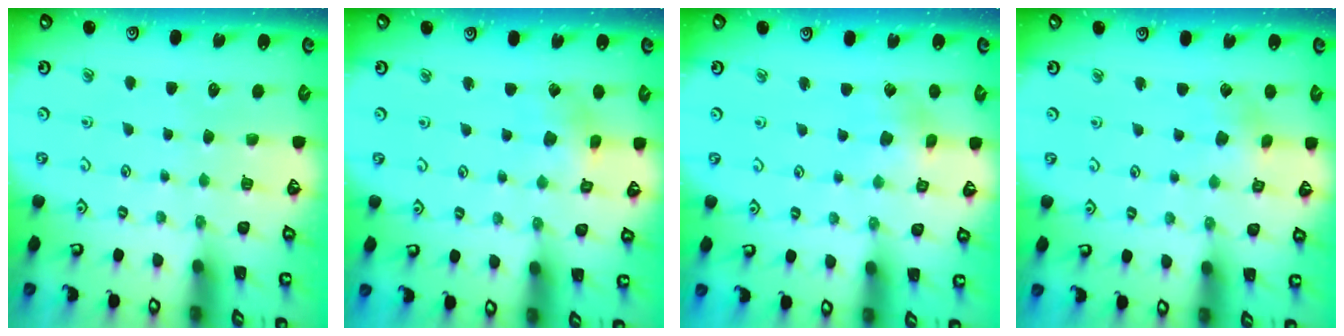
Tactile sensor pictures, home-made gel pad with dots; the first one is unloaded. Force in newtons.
{"total": 2.9, "press": 2.9, "slide": 0.3}
{"total": 3.3, "press": 3.2, "slide": 0.4}
{"total": 2.1, "press": 2.1, "slide": 0.2}